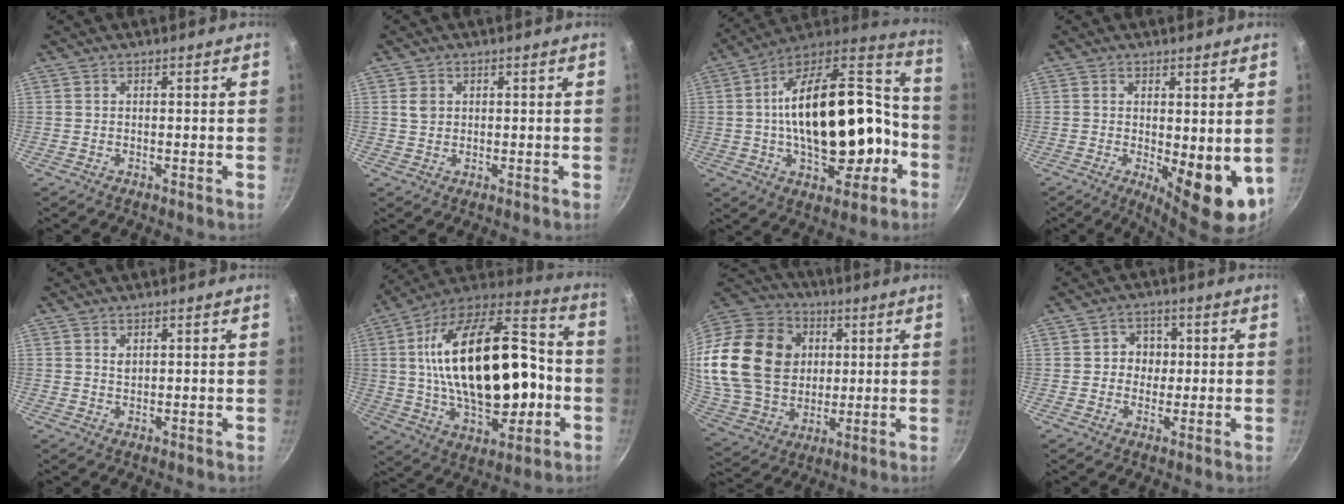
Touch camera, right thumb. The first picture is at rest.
{"total": 2.3, "force": [0.6, 1.9, 1.1], "torque": [-0.013, 0.002, 0.012]}
{"total": 29.3, "force": [-3.6, 16.8, 23.7], "torque": [-0.349, 0.072, -0.038]}
{"total": 9.9, "force": [-0.9, 3.8, 9.1], "torque": [-0.111, -0.011, -0.001]}
{"total": 1.2, "force": [0.7, 0.7, 0.7], "torque": [-0.009, -0.003, 0.013]}
{"total": 31.7, "force": [-0.5, 17.4, 26.5], "torque": [-0.437, 0.043, 0.001]}
{"total": 29.0, "force": [5.8, 22.5, 17.4], "torque": [-0.335, 0.007, 0.117]}
{"total": 4.5, "force": [0.2, 4.2, 1.7], "torque": [0.007, 0.003, -0.003]}